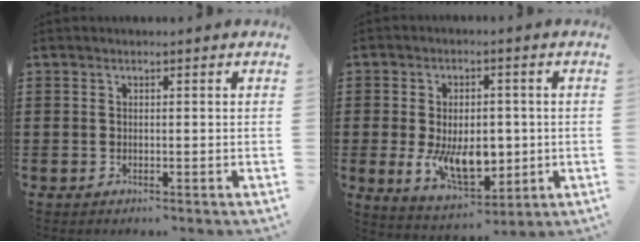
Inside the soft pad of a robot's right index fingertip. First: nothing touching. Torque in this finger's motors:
{"motor_torque": [2.14, 0.00, 1.05, 0.21]}